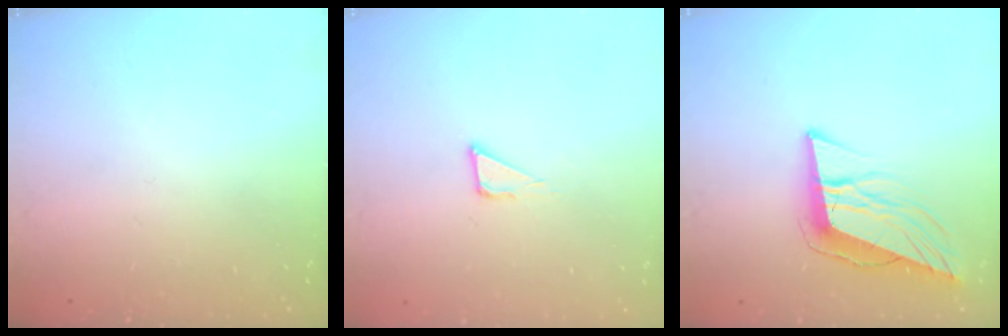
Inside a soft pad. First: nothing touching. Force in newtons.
{"total": 2.3, "press": 2.3, "slide": 0.1}
{"total": 11.7, "press": 11.2, "slide": 3.6}